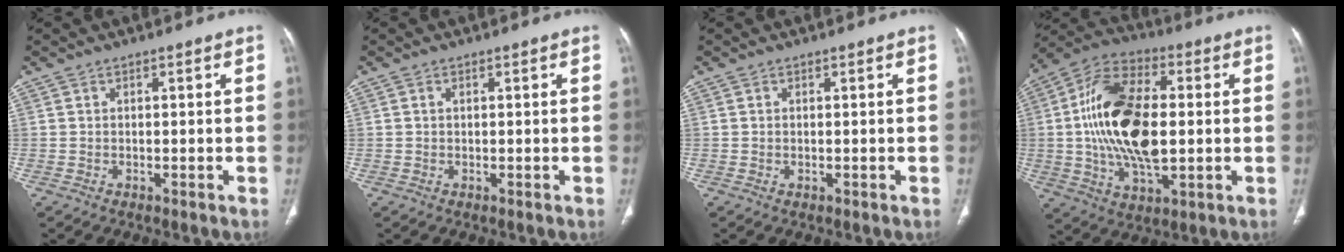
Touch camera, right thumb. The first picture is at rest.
{"total": 0.6, "force": [0.2, 0.4, 0.5], "torque": [-0.012, 0.004, 0.004]}
{"total": 0.0}
{"total": 21.2, "force": [1.2, 11.5, 17.7], "torque": [-0.328, 0.008, 0.021]}